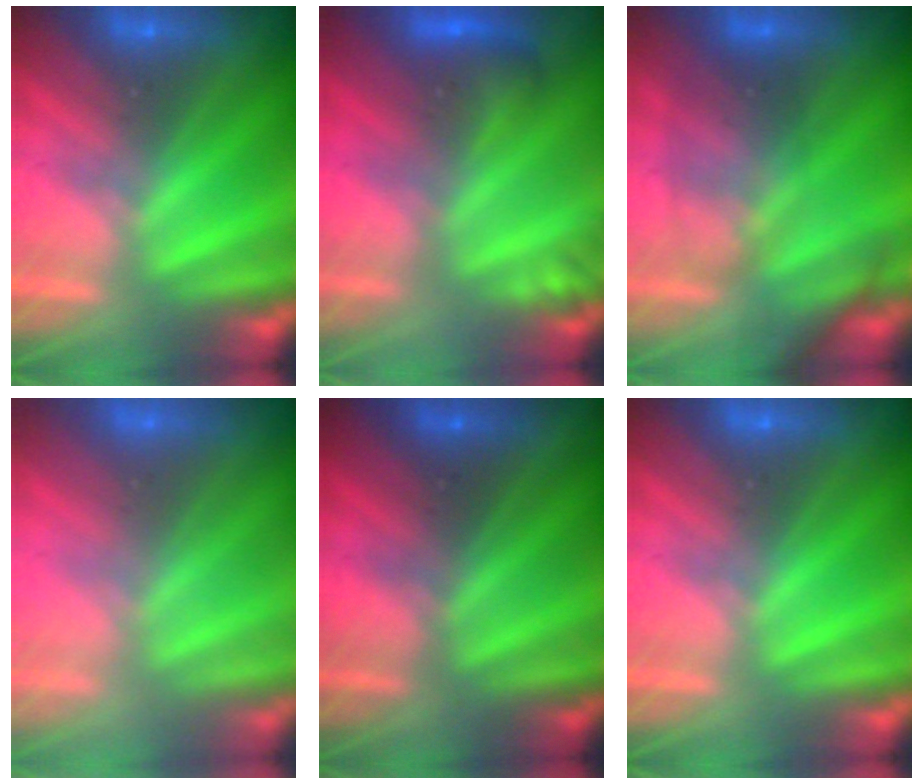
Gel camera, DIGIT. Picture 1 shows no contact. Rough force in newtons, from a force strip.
{"total": 2.9}
{"total": 2.9}
{"total": 2.9}
{"total": 2.0}
{"total": 0.0}